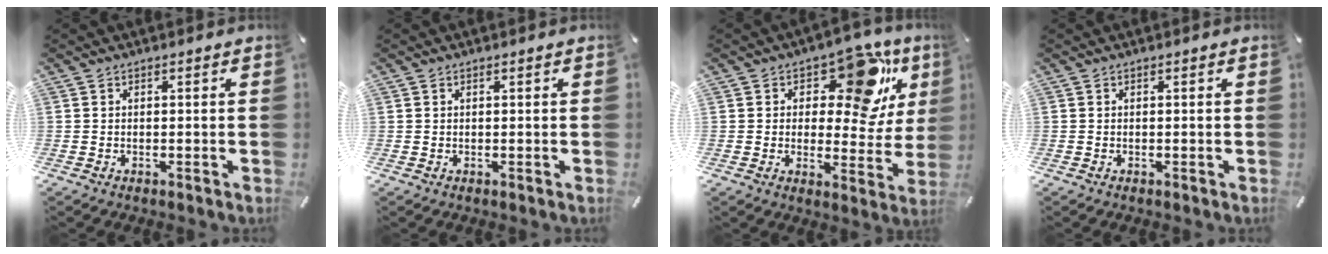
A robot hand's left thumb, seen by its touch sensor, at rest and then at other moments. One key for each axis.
{"total": 0.0}
{"total": 16.2, "fx": 8.0, "fy": 8.2, "fz": 11.5, "tx": -0.145, "ty": -0.046, "tz": 0.130}
{"total": 0.0}